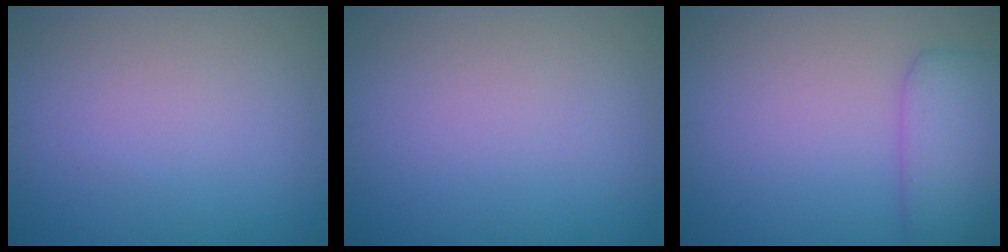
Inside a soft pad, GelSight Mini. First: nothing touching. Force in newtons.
{"total": 0.0}
{"total": 4.7, "press": 4.7, "slide": 0.2}